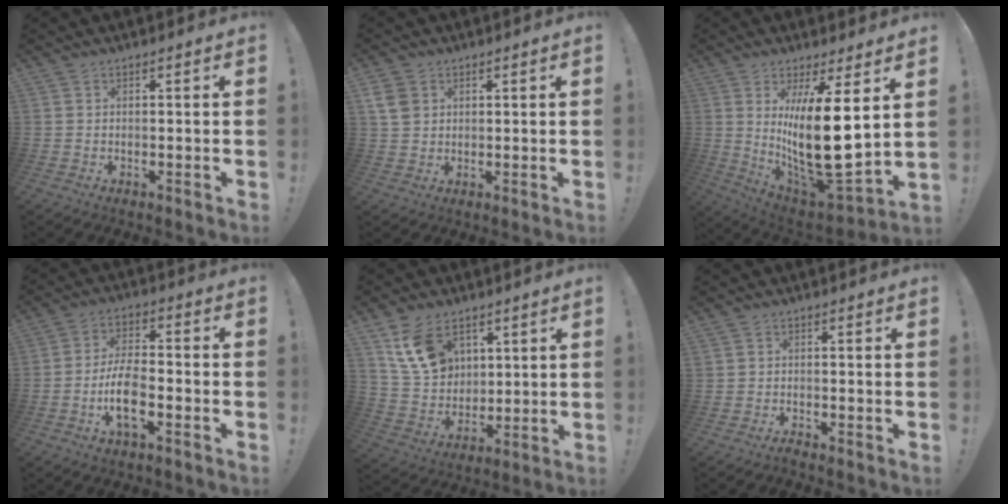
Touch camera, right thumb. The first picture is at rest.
{"total": 6.0, "force": [2.2, 4.9, 2.8], "torque": [-0.055, 0.000, 0.046]}
{"total": 21.5, "force": [4.2, 7.4, 19.7], "torque": [-0.345, -0.064, 0.075]}
{"total": 10.8, "force": [-4.2, 4.6, 8.8], "torque": [-0.189, 0.008, -0.073]}
{"total": 13.8, "force": [7.3, 9.5, 6.8], "torque": [-0.120, -0.025, 0.148]}
{"total": 1.5, "force": [-1.5, -0.2, 0.3], "torque": [-0.011, 0.006, -0.026]}